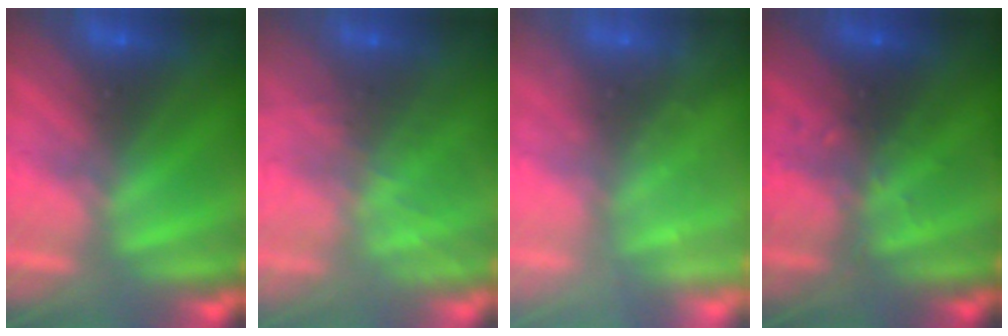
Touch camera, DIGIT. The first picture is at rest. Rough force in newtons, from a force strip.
{"total": 5.6}
{"total": 2.3}
{"total": 2.8}